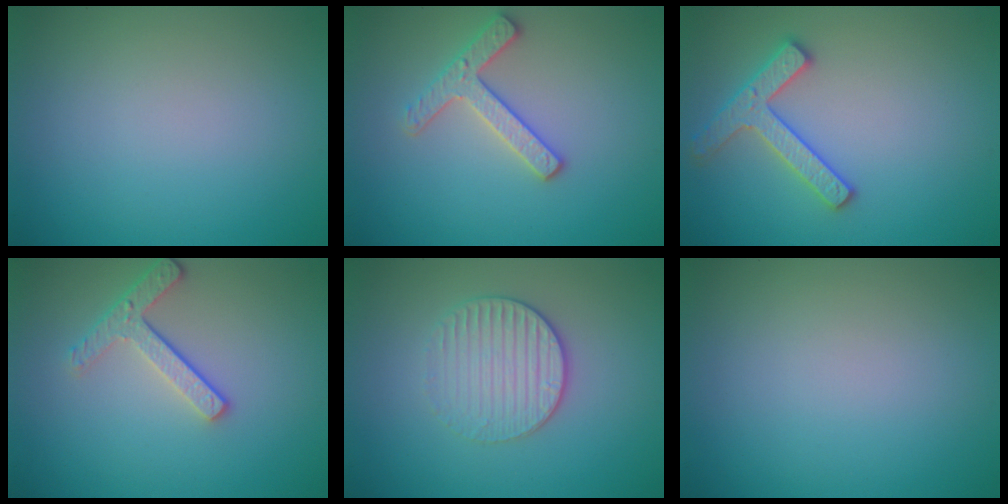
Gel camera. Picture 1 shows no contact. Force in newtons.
{"total": 2.7, "press": 2.6, "slide": 0.7}
{"total": 2.8, "press": 2.8, "slide": 0.3}
{"total": 2.9, "press": 2.4, "slide": 1.6}
{"total": 3.1, "press": 2.8, "slide": 1.2}
{"total": 0.0}